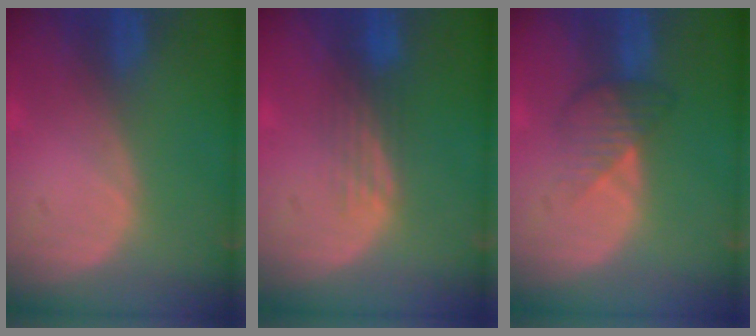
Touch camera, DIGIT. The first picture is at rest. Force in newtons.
{"total": 3.9, "press": 3.2, "slide": 2.3}
{"total": 3.7, "press": 3.6, "slide": 0.2}